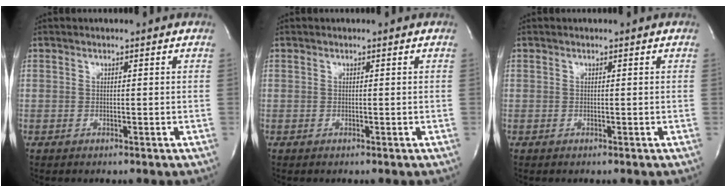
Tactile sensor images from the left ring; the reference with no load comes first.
{"total": 0.0}
{"total": 0.0}